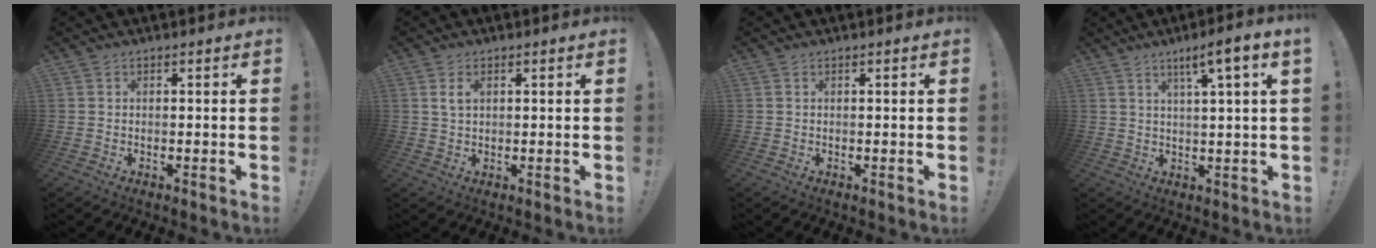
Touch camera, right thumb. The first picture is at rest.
{"total": 3.0, "force": [1.1, 1.6, 2.3], "torque": [-0.041, 0.001, 0.019]}
{"total": 0.0}
{"total": 6.3, "force": [3.1, -0.7, 5.4], "torque": [-0.081, -0.014, 0.041]}